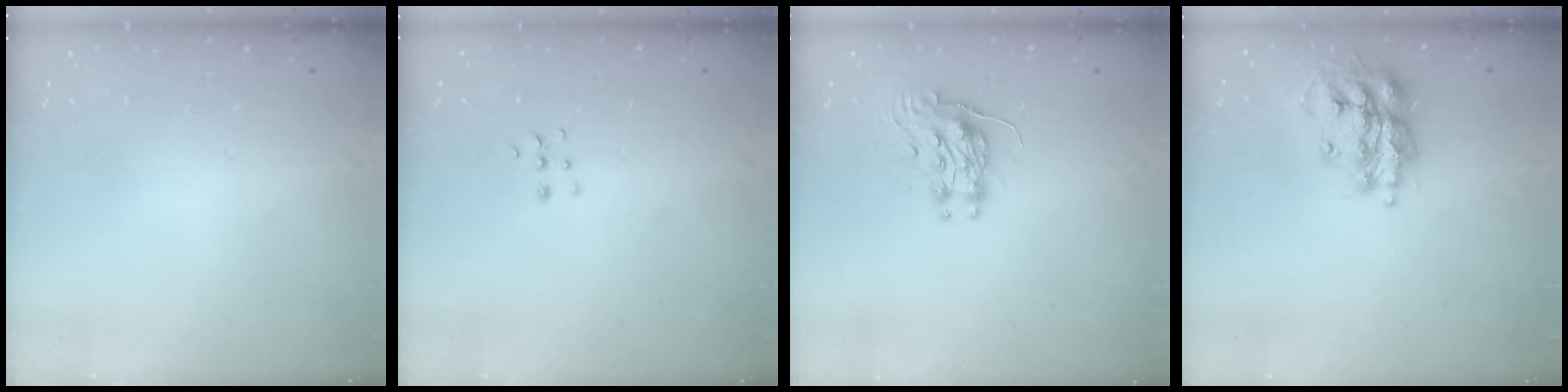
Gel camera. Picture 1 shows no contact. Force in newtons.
{"total": 4.4, "press": 4.4, "slide": 0.3}
{"total": 9.3, "press": 9.3, "slide": 0.1}
{"total": 16.2, "press": 16.2, "slide": 1.4}